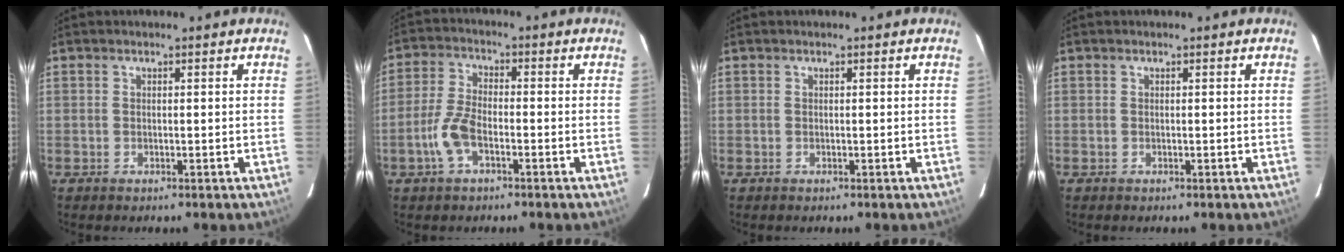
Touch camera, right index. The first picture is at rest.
{"total": 6.7, "force": [-2.9, 3.0, 5.2], "torque": [-0.119, 0.003, -0.058]}
{"total": 0.0}
{"total": 0.0}